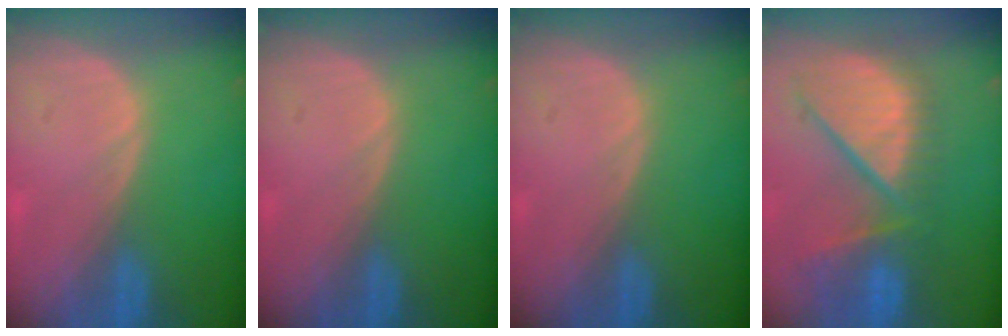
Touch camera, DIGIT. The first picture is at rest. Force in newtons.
{"total": 0.0}
{"total": 0.0}
{"total": 11.5, "press": 10.4, "slide": 5.0}